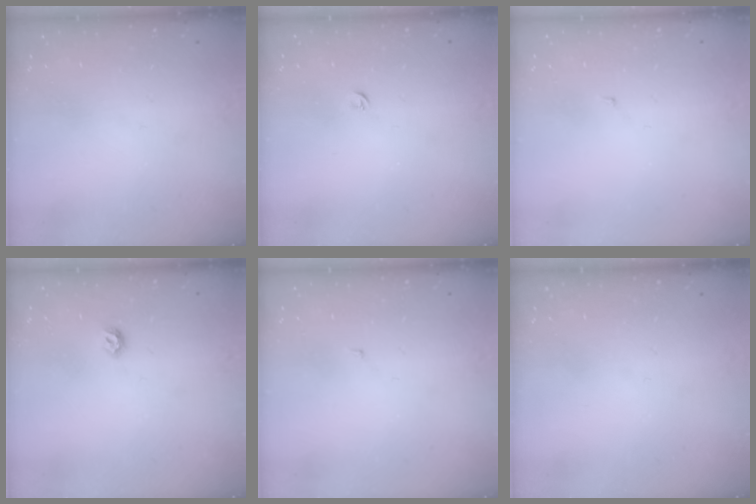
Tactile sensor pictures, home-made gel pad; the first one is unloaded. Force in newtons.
{"total": 3.4, "press": 3.3, "slide": 0.6}
{"total": 1.4, "press": 1.3, "slide": 0.1}
{"total": 5.0, "press": 4.9, "slide": 1.1}
{"total": 1.4, "press": 1.3, "slide": 0.1}
{"total": 0.0}